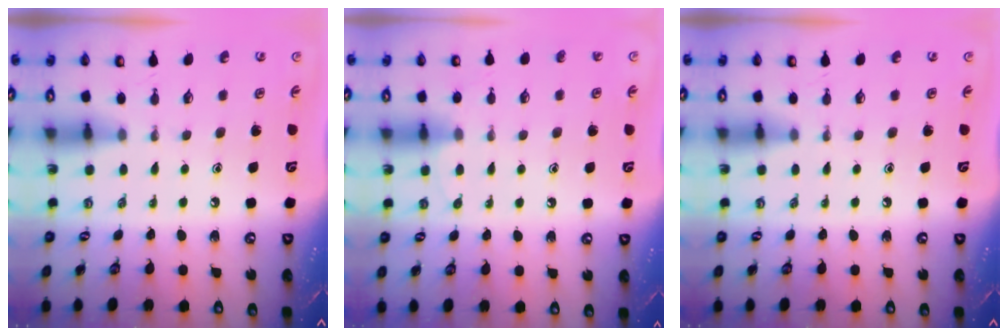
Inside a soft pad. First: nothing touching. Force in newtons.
{"total": 3.7, "press": 3.7, "slide": 0.4}
{"total": 0.0}